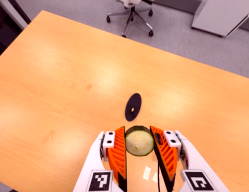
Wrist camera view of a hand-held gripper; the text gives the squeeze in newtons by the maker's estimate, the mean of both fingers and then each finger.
{"total": 9.2, "left": 8.8, "right": 9.5}